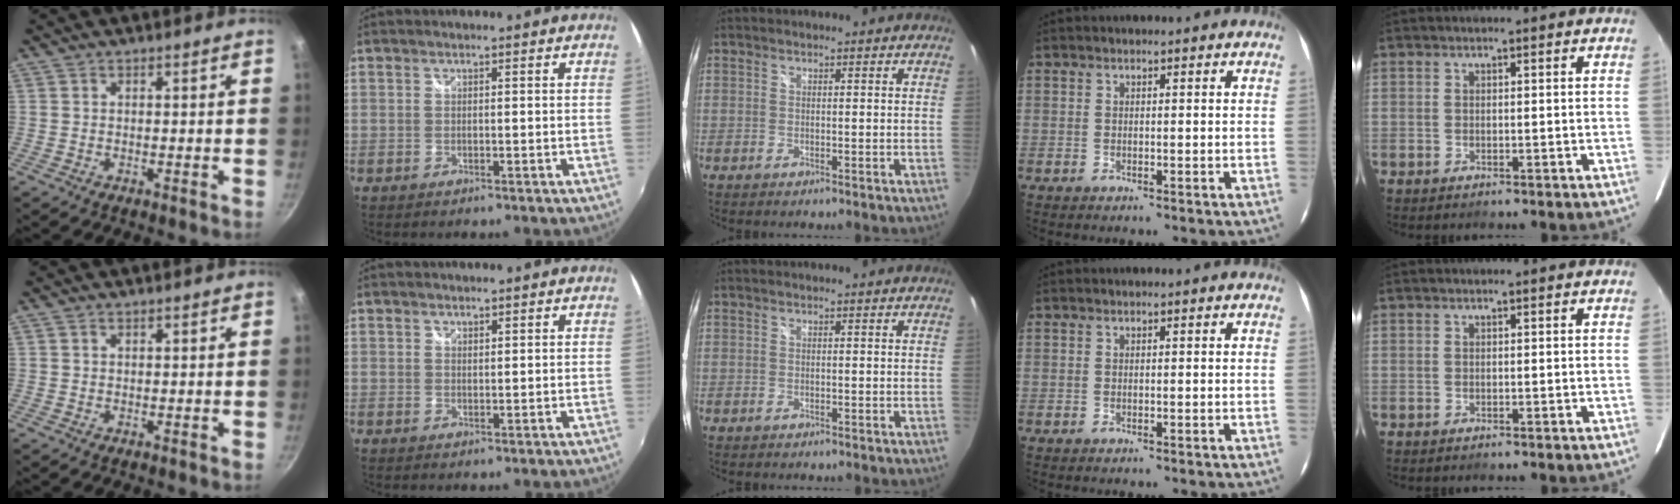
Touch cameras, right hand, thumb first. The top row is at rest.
{"thumb": {"total": 0.5, "force": [0.3, 0.4, 0.3], "torque": [-0.003, 0.002, 0.006]}, "index": {"total": 0.9, "force": [0.8, 0.5, 0.2], "torque": [-0.001, 0.000, 0.013]}}